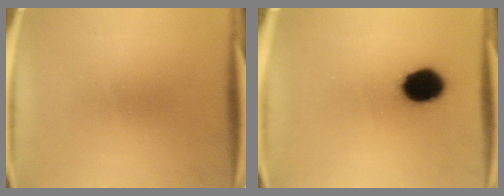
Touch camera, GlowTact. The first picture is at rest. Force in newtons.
{"total": 12.4}